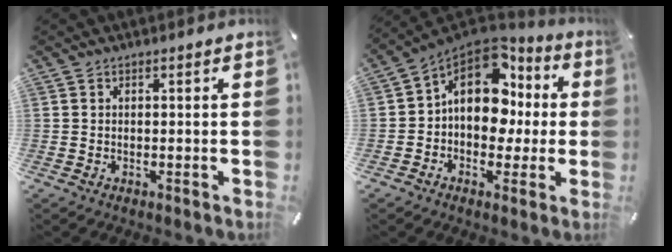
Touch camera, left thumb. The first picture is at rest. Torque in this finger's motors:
{"motor_torque": [2.44, 2.57, 0.76, 0.11, 0.20]}